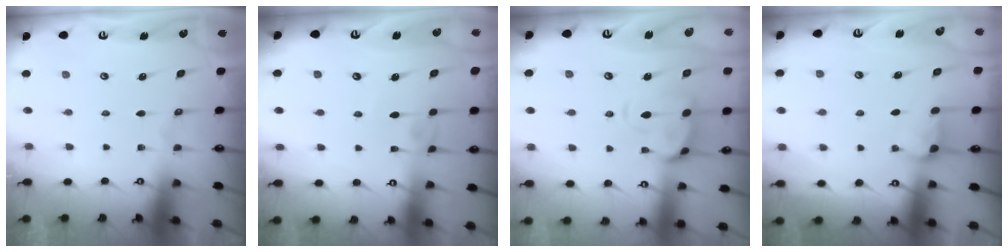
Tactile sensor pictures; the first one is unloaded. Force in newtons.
{"total": 2.6, "press": 2.6, "slide": 0.4}
{"total": 4.5, "press": 4.4, "slide": 0.7}
{"total": 3.0, "press": 2.9, "slide": 0.5}